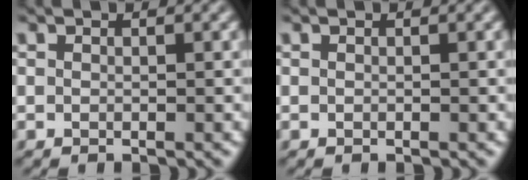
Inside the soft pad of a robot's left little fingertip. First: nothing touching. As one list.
[{"total": 0.0}]